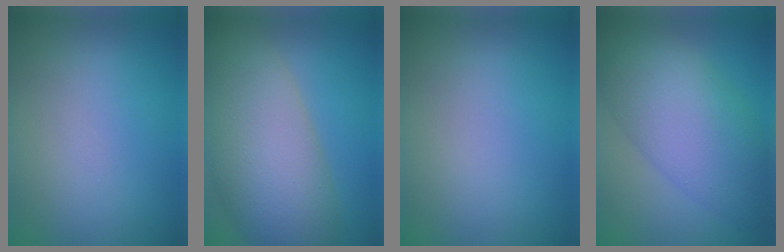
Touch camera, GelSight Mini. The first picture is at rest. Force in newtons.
{"total": 11.0, "press": 10.9, "slide": 0.9}
{"total": 0.0}
{"total": 7.2, "press": 7.2, "slide": 0.3}